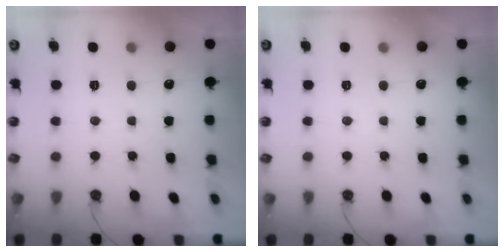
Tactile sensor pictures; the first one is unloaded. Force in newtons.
{"total": 0.0}